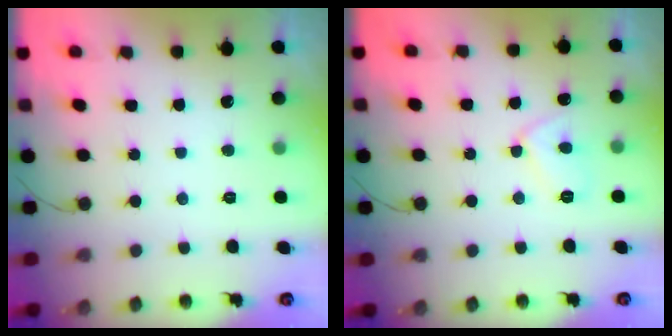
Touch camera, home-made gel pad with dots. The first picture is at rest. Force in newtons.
{"total": 6.9, "press": 6.9, "slide": 0.7}